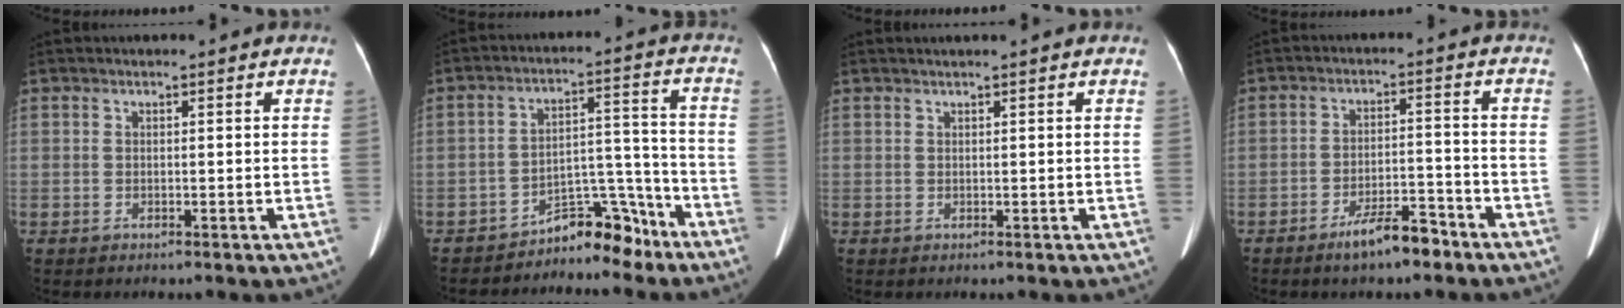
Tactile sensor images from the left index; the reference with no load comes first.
{"total": 7.1, "force": [-6.4, 2.5, 1.5], "torque": [-0.013, 0.051, -0.102]}
{"total": 1.3, "force": [1.1, -0.2, 0.7], "torque": [-0.010, 0.016, 0.024]}
{"total": 6.3, "force": [-4.8, 1.6, 3.7], "torque": [-0.069, 0.000, -0.081]}